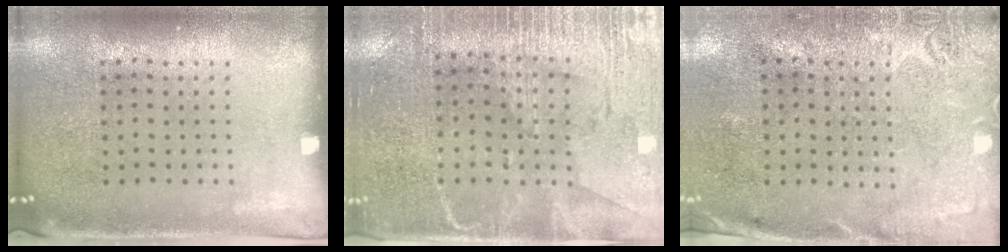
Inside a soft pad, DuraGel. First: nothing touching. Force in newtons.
{"total": 3.3, "press": 2.8, "slide": 1.7}
{"total": 2.7, "press": 2.2, "slide": 1.7}